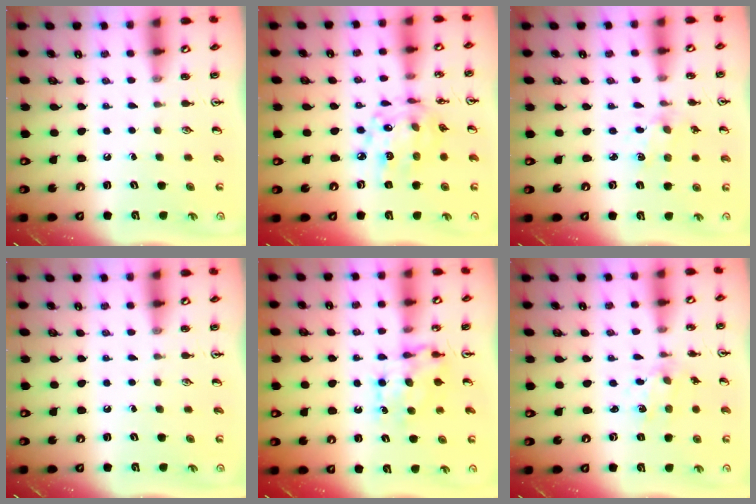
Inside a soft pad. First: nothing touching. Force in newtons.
{"total": 13.8, "press": 13.8, "slide": 1.0}
{"total": 2.3, "press": 2.3, "slide": 0.5}
{"total": 0.0}
{"total": 7.2, "press": 7.2, "slide": 0.7}
{"total": 1.9, "press": 1.9, "slide": 0.2}